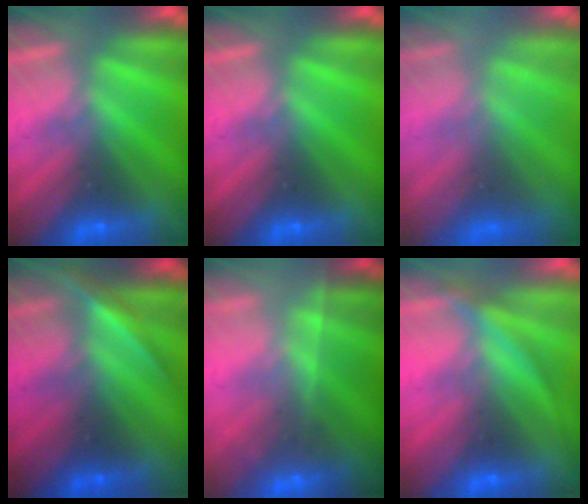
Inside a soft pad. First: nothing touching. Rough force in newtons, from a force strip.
{"total": 0.0}
{"total": 7.3}
{"total": 2.1}
{"total": 9.5}
{"total": 3.5}